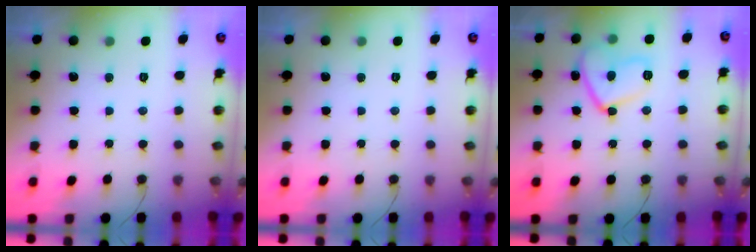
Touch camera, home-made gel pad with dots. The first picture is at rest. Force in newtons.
{"total": 0.0}
{"total": 11.6, "press": 11.6, "slide": 1.0}